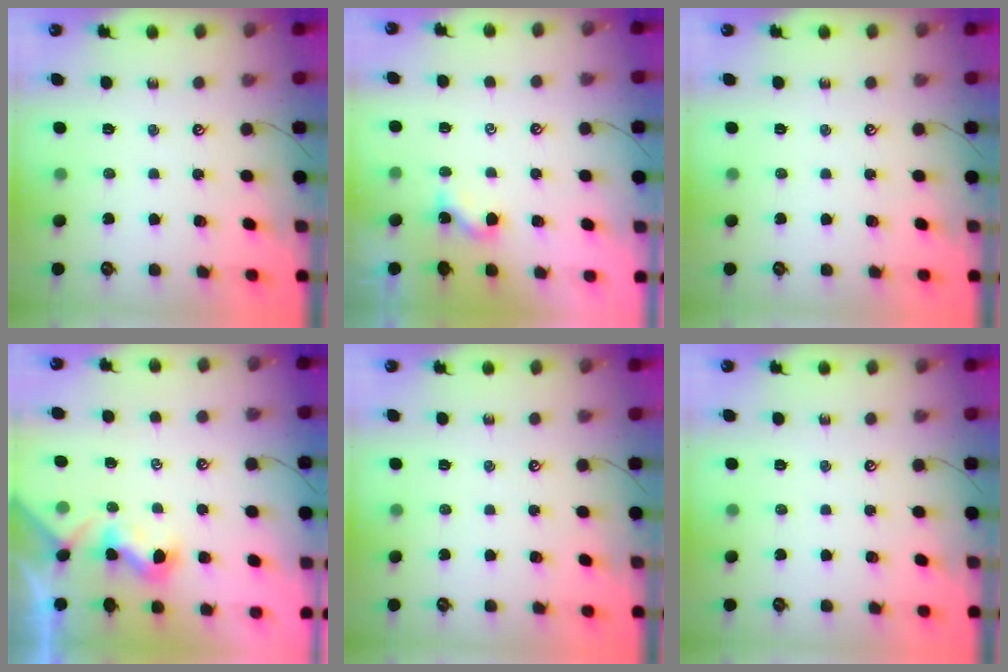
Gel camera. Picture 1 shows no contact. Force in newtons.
{"total": 1.8, "press": 1.7, "slide": 0.3}
{"total": 0.0}
{"total": 0.7, "press": 0.6, "slide": 0.3}
{"total": 0.0}
{"total": 0.0}